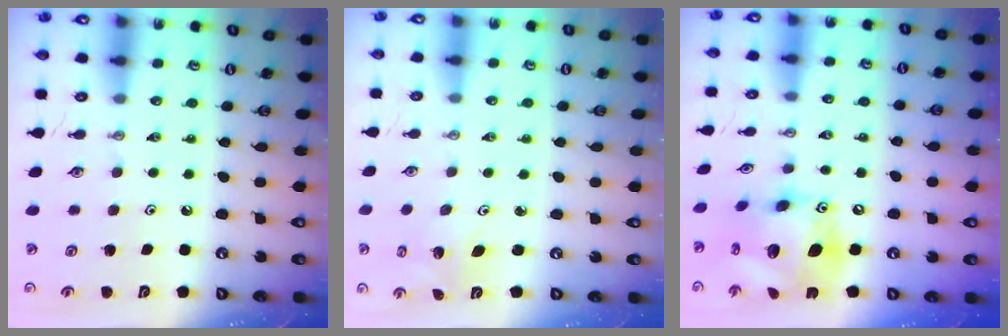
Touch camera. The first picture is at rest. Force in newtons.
{"total": 2.7, "press": 2.7, "slide": 0.2}
{"total": 18.2, "press": 18.2, "slide": 1.3}